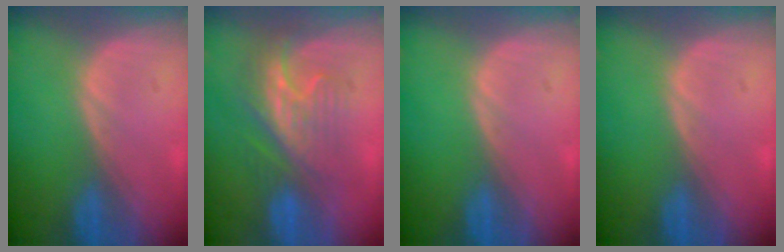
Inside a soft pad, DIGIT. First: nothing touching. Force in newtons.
{"total": 8.6, "press": 7.5, "slide": 4.3}
{"total": 0.0}
{"total": 0.0}